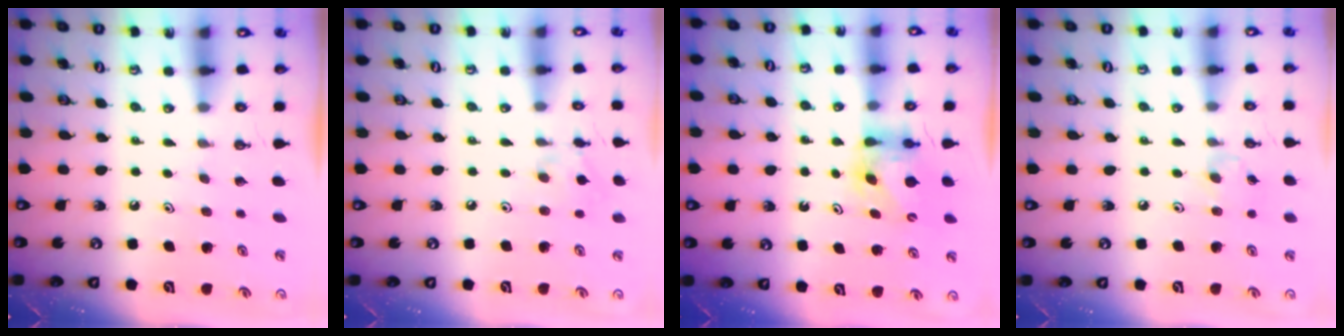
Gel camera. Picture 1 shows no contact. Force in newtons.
{"total": 6.5, "press": 6.5, "slide": 0.4}
{"total": 5.7, "press": 5.6, "slide": 0.6}
{"total": 4.1, "press": 4.0, "slide": 0.5}